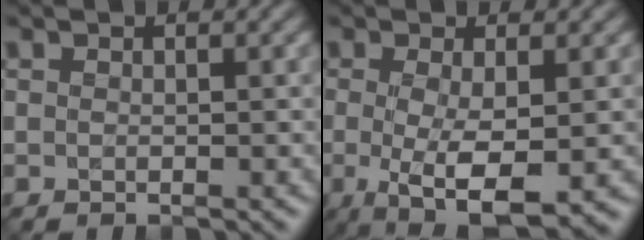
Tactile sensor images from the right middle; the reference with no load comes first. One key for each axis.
{"total": 5.8, "fx": -1.2, "fy": 1.6, "fz": 5.5, "tx": -0.106, "ty": -0.019, "tz": -0.016}